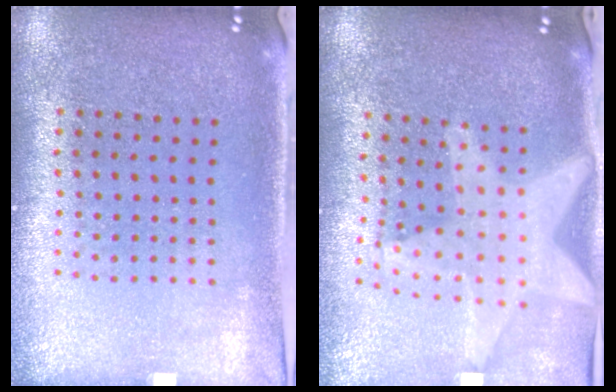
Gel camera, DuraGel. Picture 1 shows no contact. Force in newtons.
{"total": 1.9, "press": 1.6, "slide": 1.0}